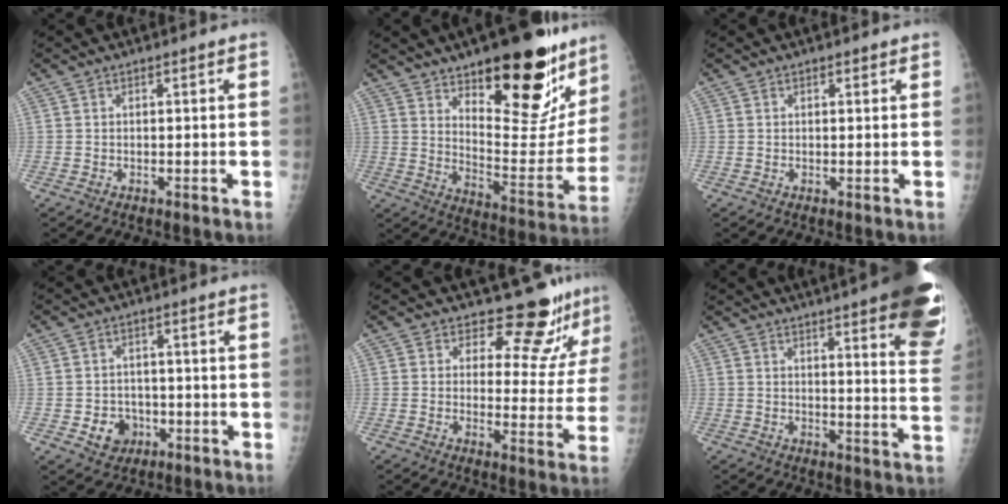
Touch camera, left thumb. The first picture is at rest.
{"total": 25.6, "force": [16.1, 9.8, 17.3], "torque": [-0.188, -0.094, 0.236]}
{"total": 0.7, "force": [0.4, 0.4, 0.3], "torque": [-0.002, -0.002, 0.004]}
{"total": 5.6, "force": [-1.8, 4.7, 2.2], "torque": [-0.012, 0.011, -0.023]}
{"total": 10.6, "force": [9.6, 3.7, 2.4], "torque": [0.008, -0.081, 0.110]}
{"total": 22.0, "force": [14.2, 3.7, 16.3], "torque": [-0.166, -0.054, 0.162]}